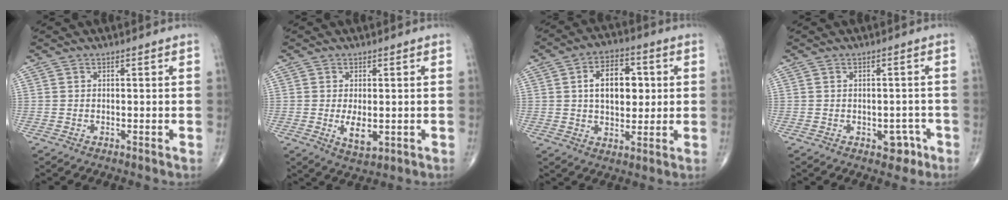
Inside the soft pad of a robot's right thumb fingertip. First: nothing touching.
{"total": 4.6, "force": [-0.6, 2.2, 4.0], "torque": [-0.065, -0.012, -0.003]}
{"total": 11.5, "force": [1.8, 7.1, 8.8], "torque": [-0.110, 0.005, 0.027]}
{"total": 3.5, "force": [-1.6, 2.4, 1.9], "torque": [-0.003, 0.013, -0.018]}